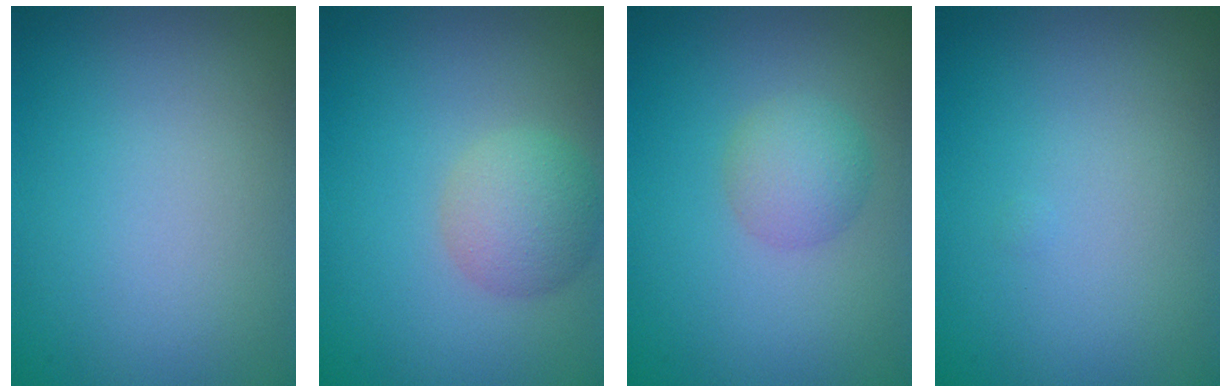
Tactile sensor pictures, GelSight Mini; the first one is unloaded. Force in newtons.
{"total": 3.4, "press": 3.4, "slide": 0.3}
{"total": 2.5, "press": 2.5, "slide": 0.1}
{"total": 0.0}